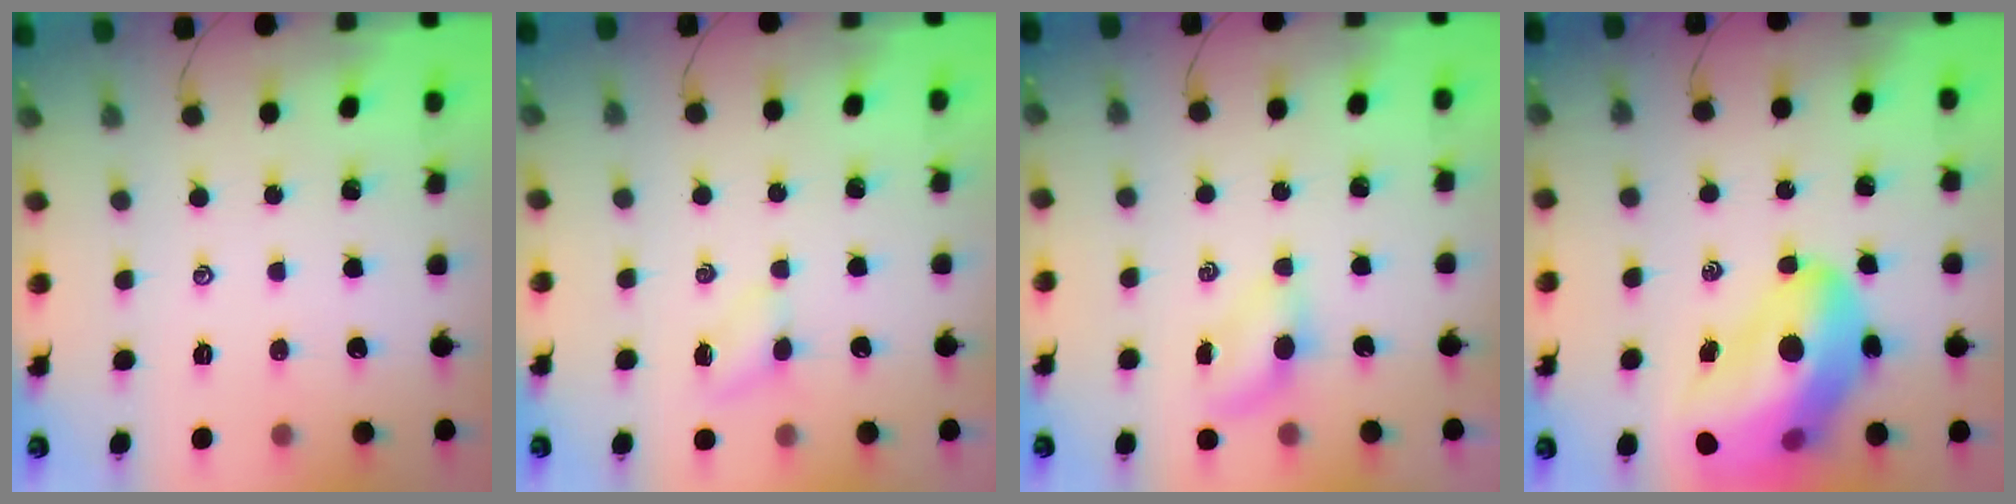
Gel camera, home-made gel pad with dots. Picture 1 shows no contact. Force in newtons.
{"total": 3.4, "press": 3.3, "slide": 0.9}
{"total": 4.1, "press": 3.9, "slide": 1.1}
{"total": 21.8, "press": 21.0, "slide": 5.8}